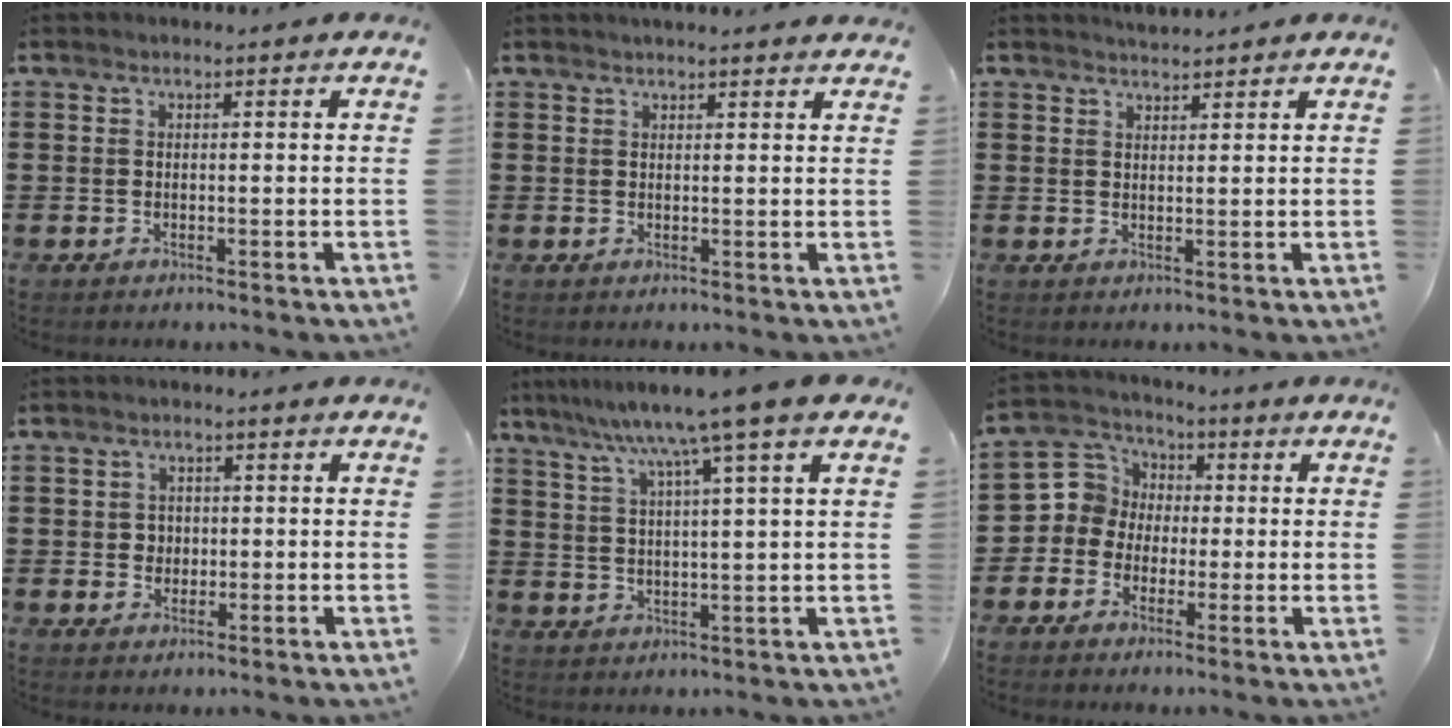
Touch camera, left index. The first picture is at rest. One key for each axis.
{"total": 1.8, "fx": 1.7, "fy": 0.0, "fz": 0.5, "tx": -0.013, "ty": 0.002, "tz": 0.034}
{"total": 1.7, "fx": 1.7, "fy": 0.0, "fz": 0.0, "tx": -0.004, "ty": 0.002, "tz": 0.033}
{"total": 2.0, "fx": 0.2, "fy": 1.9, "fz": 0.5, "tx": -0.018, "ty": 0.010, "tz": 0.000}
{"total": 8.8, "fx": 6.1, "fy": -1.2, "fz": 6.2, "tx": -0.141, "ty": -0.025, "tz": 0.096}
{"total": 5.5, "fx": -1.2, "fy": 5.3, "fz": 0.6, "tx": -0.045, "ty": 0.008, "tz": -0.030}